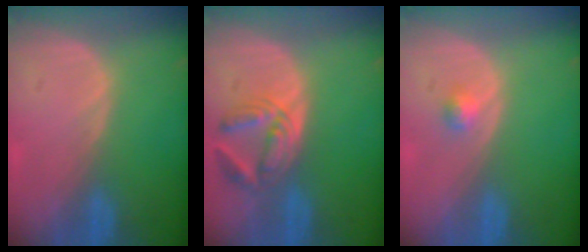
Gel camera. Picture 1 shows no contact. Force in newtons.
{"total": 5.7, "press": 5.7, "slide": 0.6}
{"total": 1.7, "press": 1.4, "slide": 0.8}